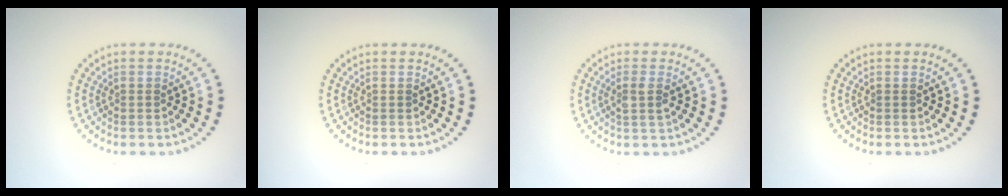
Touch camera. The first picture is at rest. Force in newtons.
{"total": 0.0}
{"total": 1.5, "press": 1.3, "slide": 0.9}
{"total": 0.0}